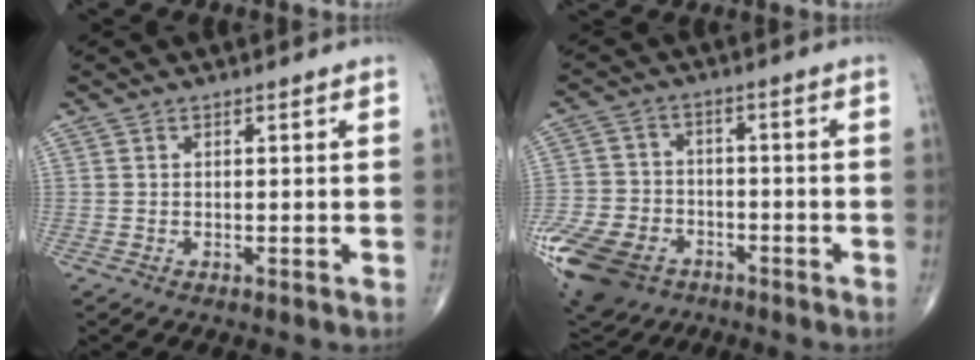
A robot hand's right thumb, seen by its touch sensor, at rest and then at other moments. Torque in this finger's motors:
{"motor_torque": [1.54, 1.10, 0.82, -1.12, 0.12]}